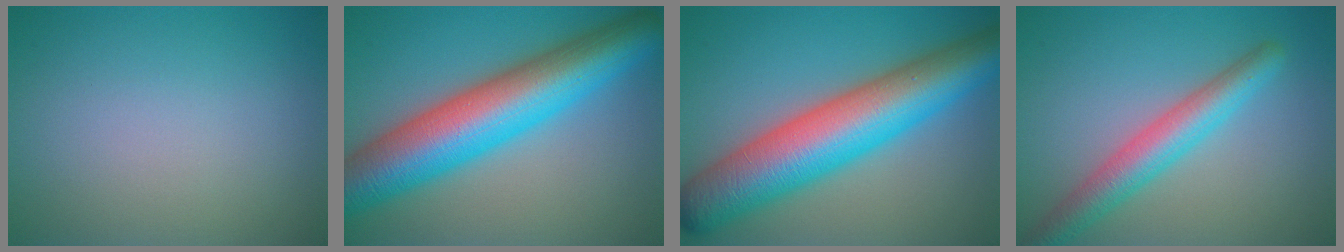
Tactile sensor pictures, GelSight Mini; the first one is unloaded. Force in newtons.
{"total": 12.2, "press": 12.2, "slide": 0.2}
{"total": 12.3, "press": 12.3, "slide": 0.3}
{"total": 4.8, "press": 4.8, "slide": 0.1}